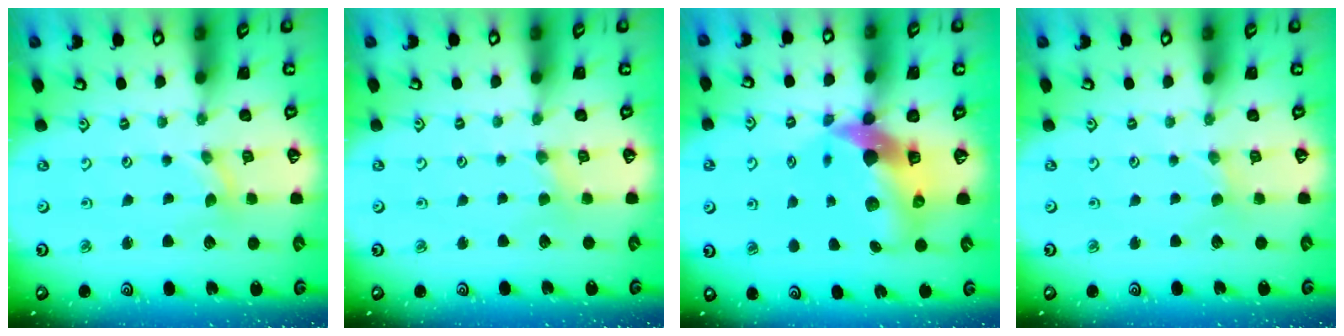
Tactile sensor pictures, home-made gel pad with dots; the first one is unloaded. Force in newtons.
{"total": 1.5, "press": 1.4, "slide": 0.3}
{"total": 13.0, "press": 12.9, "slide": 2.2}
{"total": 0.0}